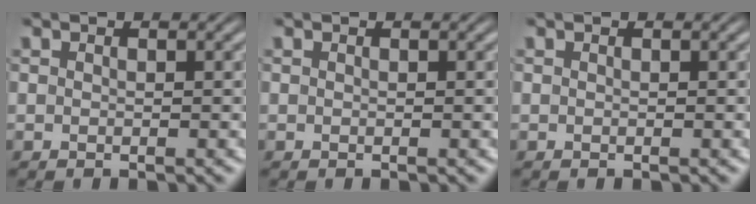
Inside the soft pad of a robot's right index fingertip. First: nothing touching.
{"total": 0.0}
{"total": 0.0}